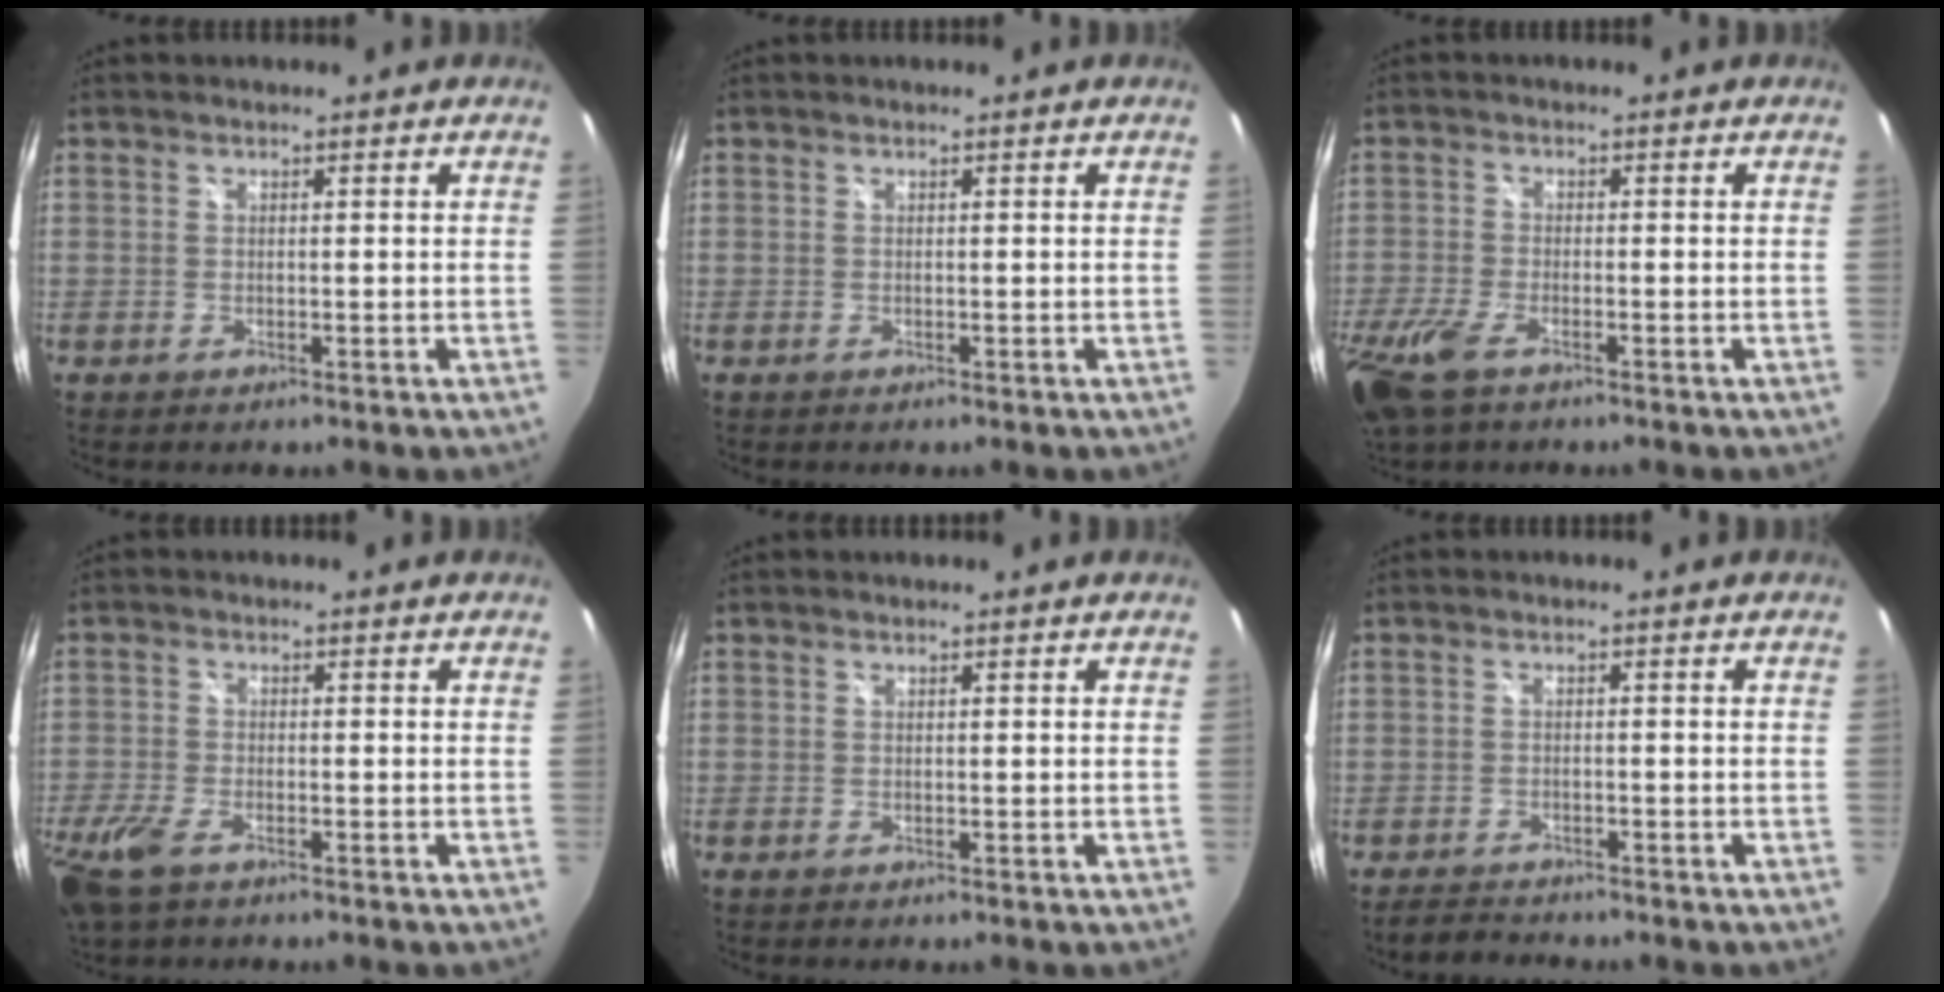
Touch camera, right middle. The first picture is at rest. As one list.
[{"total": 0.0}, {"total": 10.6, "force": [-6.4, 4.7, 7.1], "torque": [-0.185, -0.035, -0.125]}, {"total": 8.7, "force": [-5.3, 3.9, 5.6], "torque": [-0.153, -0.027, -0.104]}, {"total": 0.0}, {"total": 3.8, "force": [-3.5, 1.0, 1.1], "torque": [-0.037, -0.004, -0.059]}]